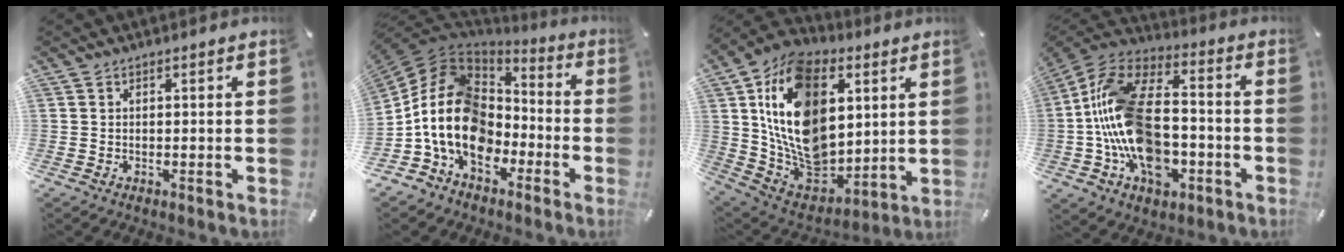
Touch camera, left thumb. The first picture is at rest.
{"total": 18.1, "force": [-4.1, 13.8, 11.0], "torque": [-0.249, 0.012, -0.076]}
{"total": 23.1, "force": [5.6, 16.6, 15.0], "torque": [-0.294, -0.036, 0.098]}
{"total": 21.5, "force": [-5.1, 13.8, 15.6], "torque": [-0.321, 0.037, -0.086]}